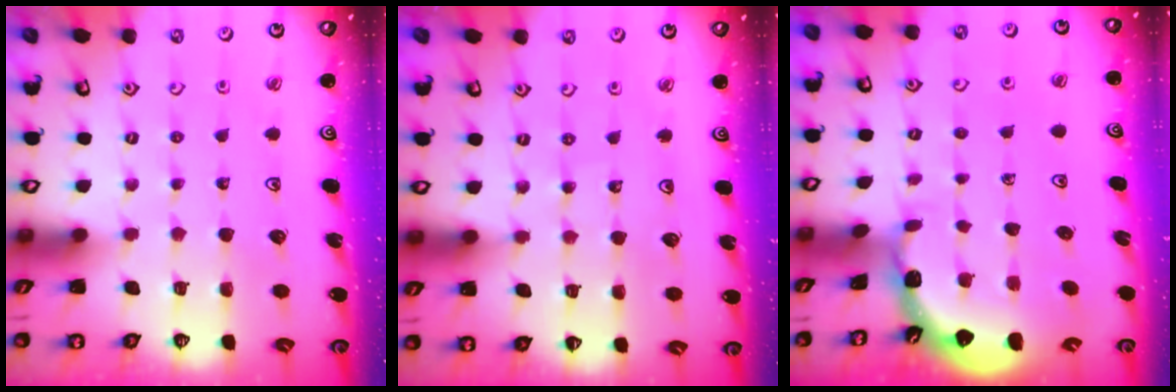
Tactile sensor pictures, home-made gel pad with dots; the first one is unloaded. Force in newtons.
{"total": 5.2, "press": 4.6, "slide": 2.3}
{"total": 1.6, "press": 1.5, "slide": 0.1}